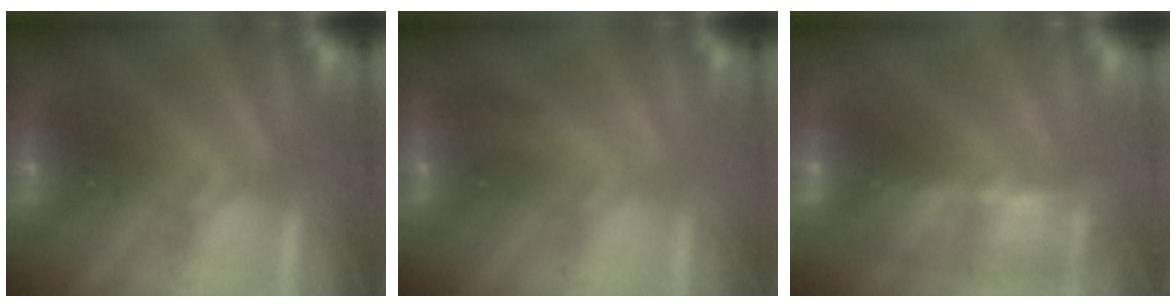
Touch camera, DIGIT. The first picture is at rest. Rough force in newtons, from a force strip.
{"total": 2.9}
{"total": 10.5}